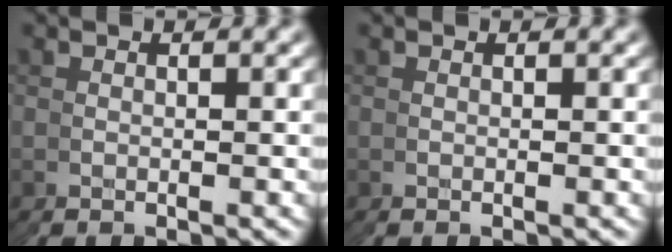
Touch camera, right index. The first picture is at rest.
{"total": 0.0}